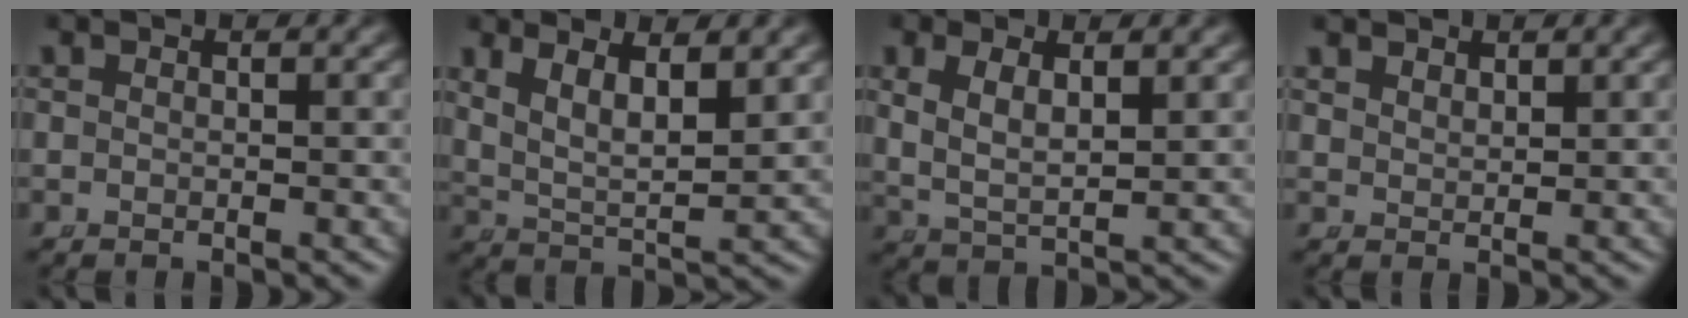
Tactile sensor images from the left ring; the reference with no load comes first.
{"total": 5.4, "force": [2.0, 3.1, 4.0], "torque": [-0.078, -0.011, 0.038]}
{"total": 4.1, "force": [1.0, 2.7, 3.0], "torque": [-0.074, -0.013, 0.026]}
{"total": 1.6, "force": [1.5, 0.5, 0.4], "torque": [-0.008, -0.008, 0.039]}